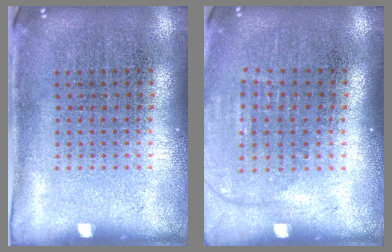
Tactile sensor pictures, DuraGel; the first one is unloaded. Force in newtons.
{"total": 1.3, "press": 1.2, "slide": 0.5}